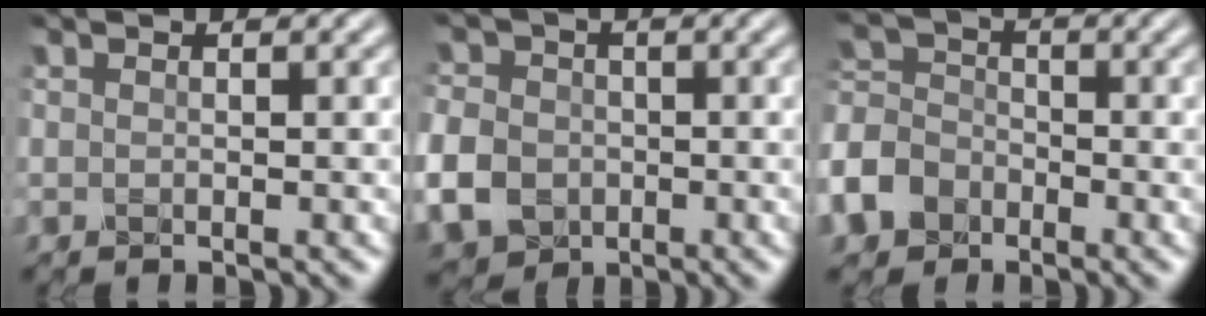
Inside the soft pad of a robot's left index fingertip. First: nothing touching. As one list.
[{"total": 6.6, "force": [-1.8, 5.5, 3.0], "torque": [-0.080, -0.012, -0.051]}, {"total": 8.1, "force": [-4.7, 6.0, 2.7], "torque": [-0.062, -0.019, -0.098]}]